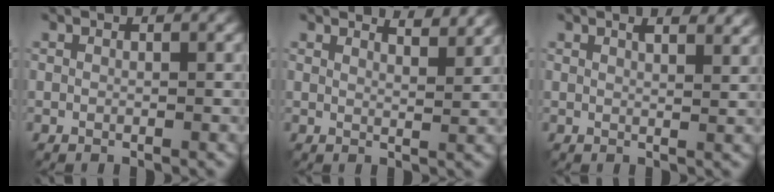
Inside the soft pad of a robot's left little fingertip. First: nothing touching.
{"total": 3.4, "force": [3.2, 0.6, 1.2], "torque": [-0.011, 0.001, 0.036]}
{"total": 3.4, "force": [2.3, 1.2, 2.1], "torque": [-0.009, 0.008, 0.014]}